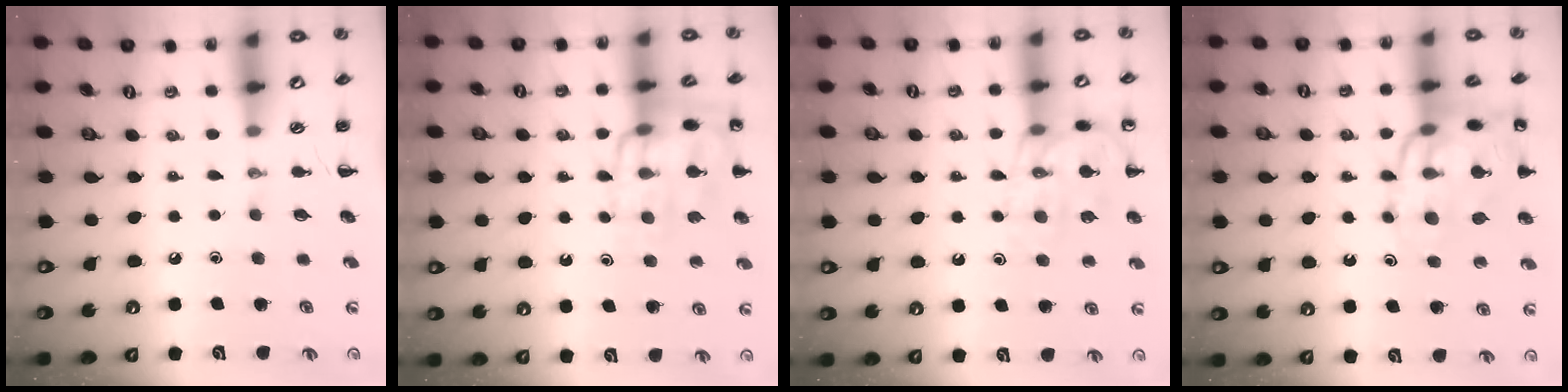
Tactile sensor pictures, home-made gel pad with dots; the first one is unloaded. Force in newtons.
{"total": 14.0, "press": 13.9, "slide": 1.2}
{"total": 13.4, "press": 13.3, "slide": 1.4}
{"total": 17.4, "press": 17.2, "slide": 2.9}